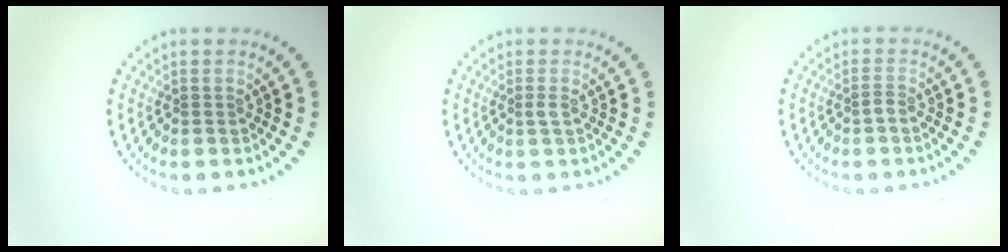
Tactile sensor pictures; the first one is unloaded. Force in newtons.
{"total": 0.6, "press": 0.5, "slide": 0.3}
{"total": 0.9, "press": 0.6, "slide": 0.7}